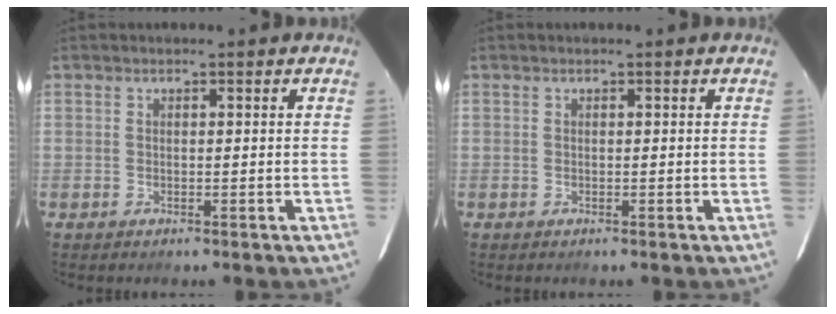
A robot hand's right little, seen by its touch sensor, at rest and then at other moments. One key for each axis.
{"total": 0.0}